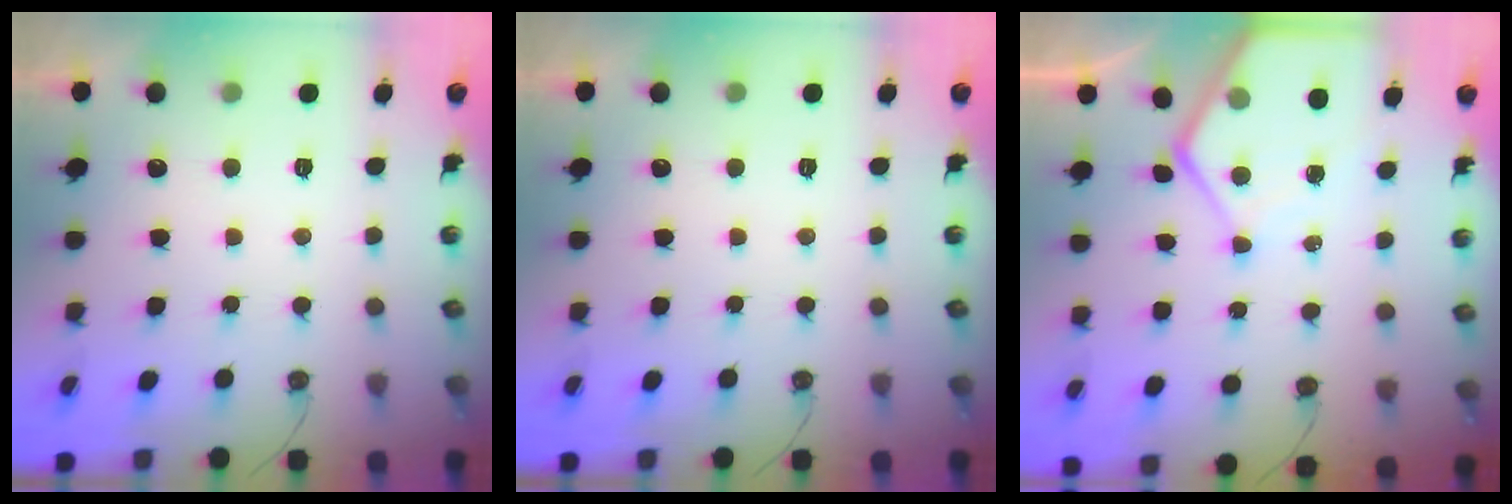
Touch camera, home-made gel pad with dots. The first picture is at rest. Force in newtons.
{"total": 0.0}
{"total": 7.9, "press": 7.9, "slide": 0.8}